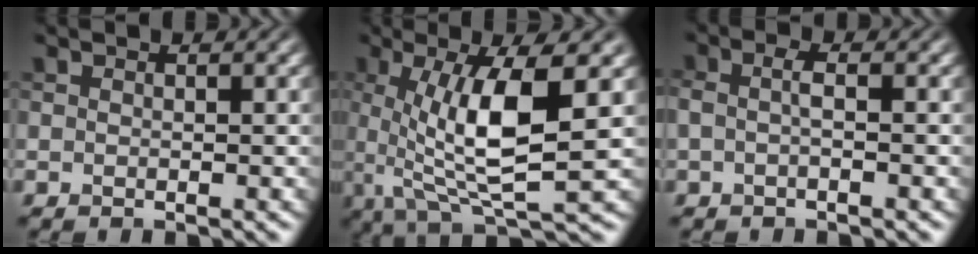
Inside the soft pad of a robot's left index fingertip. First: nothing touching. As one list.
[{"total": 8.7, "force": [0.6, 2.1, 8.4], "torque": [-0.141, -0.004, 0.014]}, {"total": 1.4, "force": [-0.3, 0.4, 1.3], "torque": [-0.028, 0.005, -0.008]}]